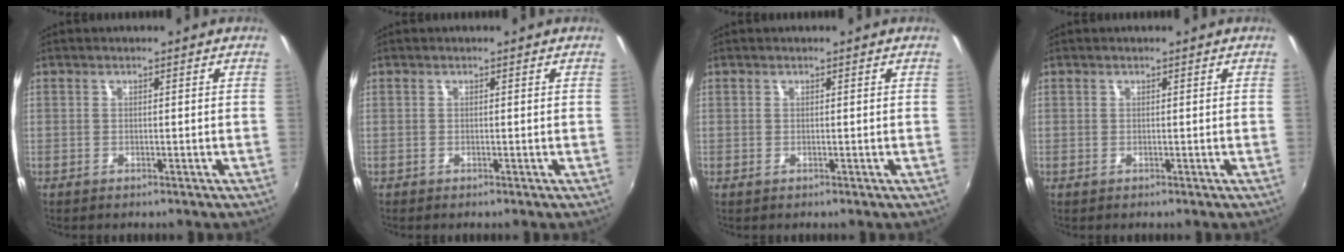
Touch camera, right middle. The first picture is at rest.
{"total": 0.0}
{"total": 0.0}
{"total": 0.0}